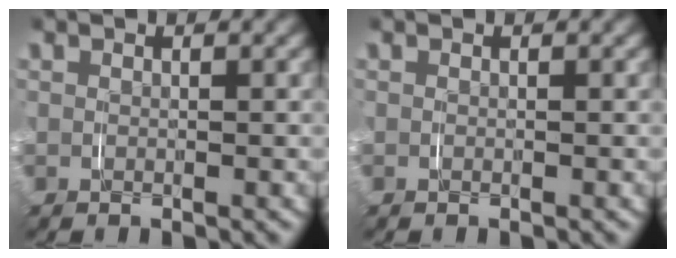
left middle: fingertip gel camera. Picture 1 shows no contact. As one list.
[{"total": 0.0}]